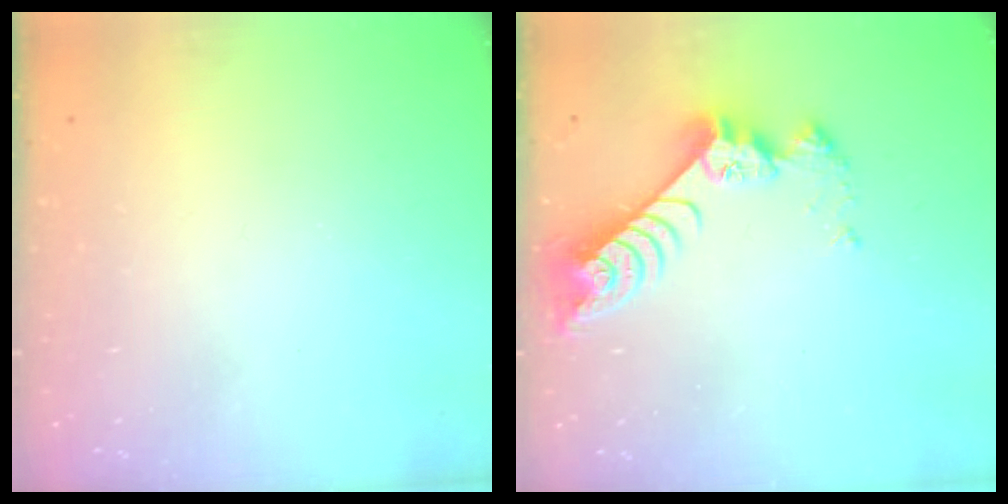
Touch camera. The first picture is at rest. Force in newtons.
{"total": 9.4, "press": 9.3, "slide": 0.8}